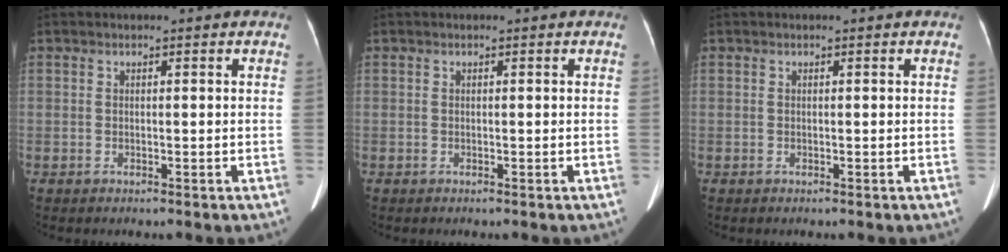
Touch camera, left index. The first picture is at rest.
{"total": 0.0}
{"total": 0.0}